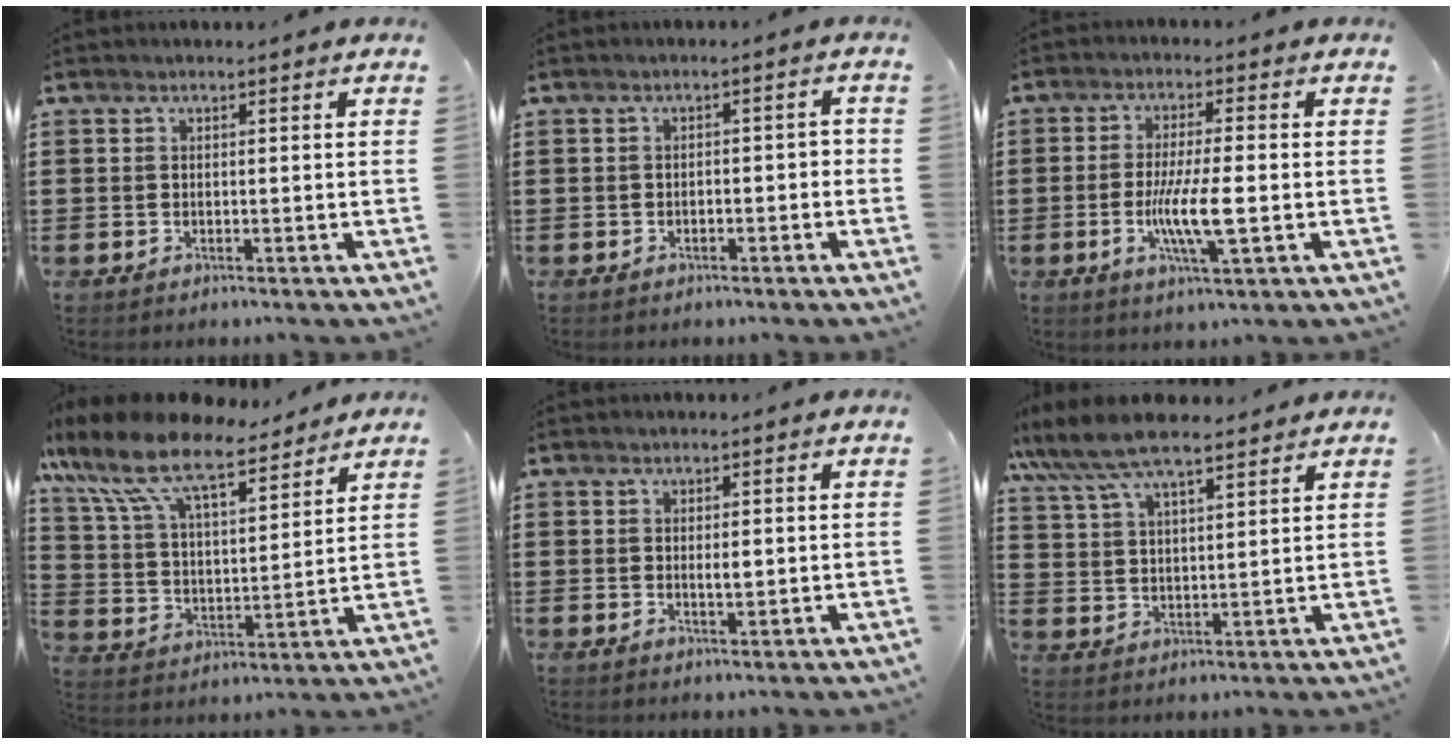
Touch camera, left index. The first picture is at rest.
{"total": 1.7, "force": [-1.5, 0.6, 0.7], "torque": [-0.017, 0.003, -0.033]}
{"total": 7.7, "force": [-1.6, 1.2, 7.4], "torque": [-0.144, -0.011, -0.034]}
{"total": 12.0, "force": [9.4, 3.3, 6.8], "torque": [-0.164, -0.041, 0.164]}
{"total": 1.7, "force": [0.1, 0.5, 1.6], "torque": [-0.030, 0.001, 0.000]}
{"total": 8.2, "force": [7.0, 2.0, 3.9], "torque": [-0.098, -0.014, 0.127]}